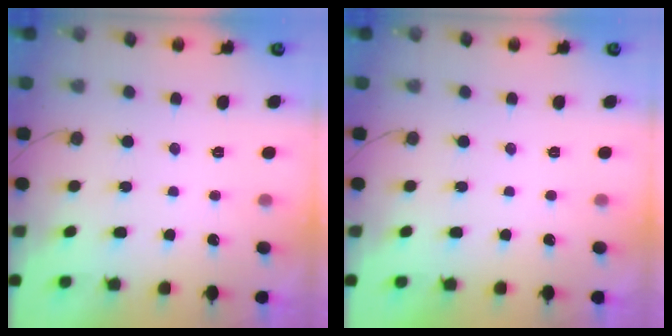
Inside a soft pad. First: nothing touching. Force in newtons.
{"total": 0.0}